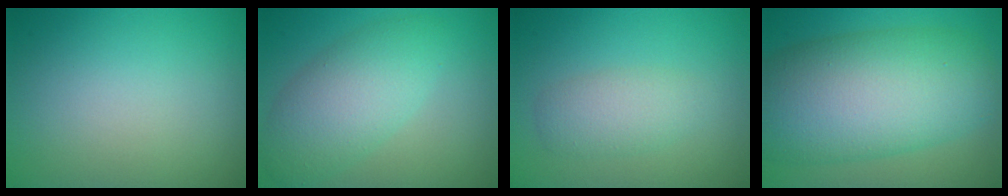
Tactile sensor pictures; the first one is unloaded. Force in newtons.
{"total": 5.3, "press": 5.3, "slide": 0.1}
{"total": 2.5, "press": 2.5, "slide": 0.0}
{"total": 12.0, "press": 12.0, "slide": 0.5}